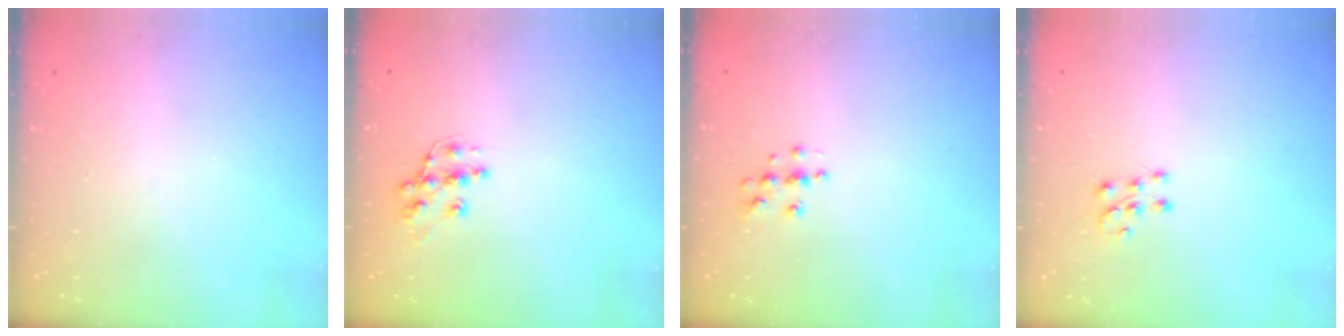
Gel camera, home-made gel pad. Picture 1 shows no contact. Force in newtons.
{"total": 10.2, "press": 10.2, "slide": 0.8}
{"total": 5.4, "press": 5.4, "slide": 0.6}
{"total": 6.0, "press": 5.9, "slide": 0.4}